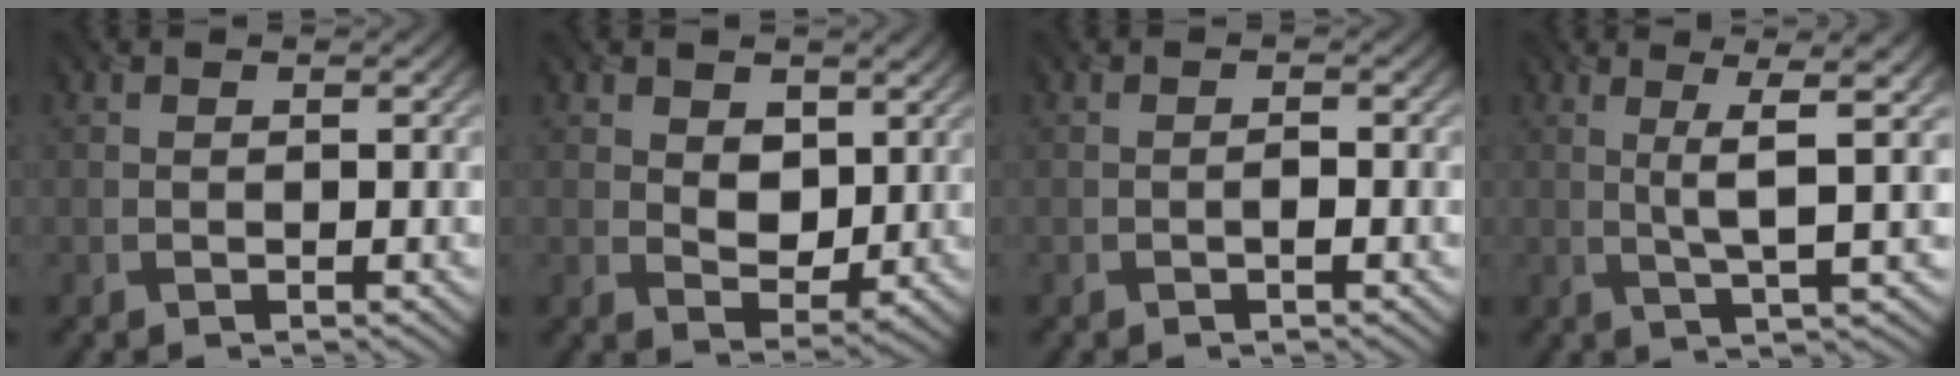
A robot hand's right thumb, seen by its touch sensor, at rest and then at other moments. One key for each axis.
{"total": 4.8, "fx": 1.7, "fy": 3.3, "fz": 3.0, "tx": -0.070, "ty": -0.006, "tz": 0.021}
{"total": 0.9, "fx": -0.4, "fy": 0.2, "fz": 0.8, "tx": -0.013, "ty": 0.003, "tz": -0.006}
{"total": 5.5, "fx": 1.2, "fy": 0.4, "fz": 5.3, "tx": -0.110, "ty": 0.011, "tz": 0.025}